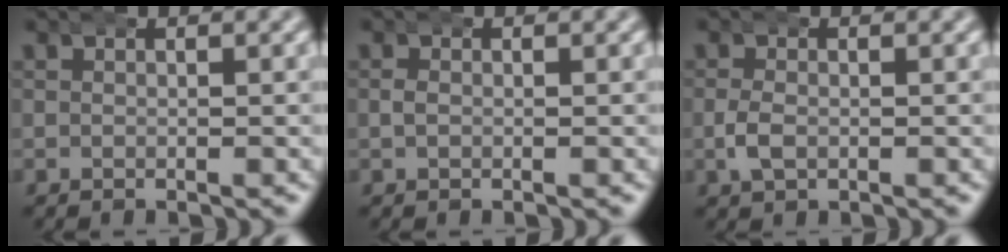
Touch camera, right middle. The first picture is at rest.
{"total": 0.6, "force": [-0.2, 0.4, 0.4], "torque": [-0.012, -0.001, -0.002]}
{"total": 1.8, "force": [-0.5, 1.2, 1.2], "torque": [-0.037, -0.005, -0.005]}